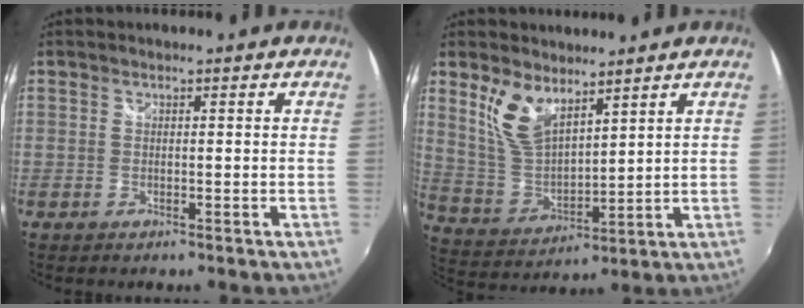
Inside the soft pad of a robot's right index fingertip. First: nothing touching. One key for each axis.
{"total": 9.7, "fx": 6.0, "fy": 4.4, "fz": 6.2, "tx": -0.124, "ty": -0.001, "tz": 0.130}